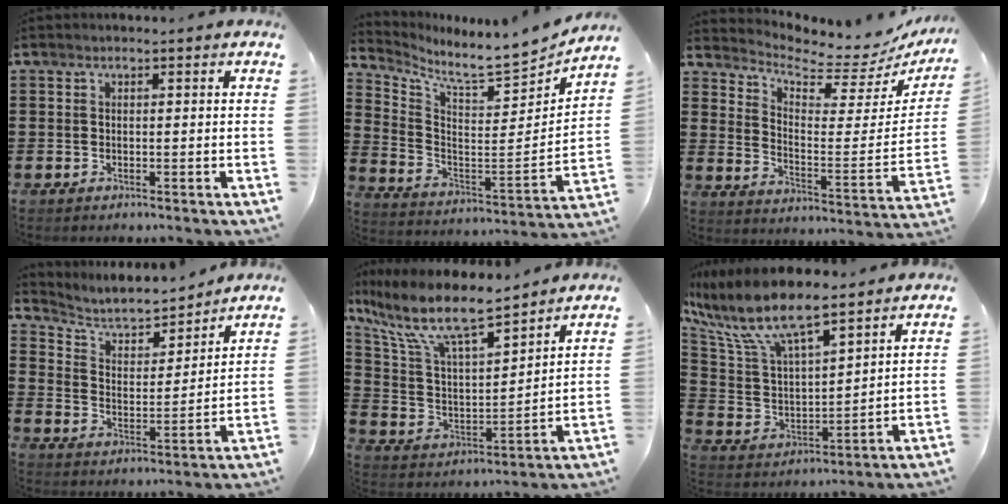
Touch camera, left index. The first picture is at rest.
{"total": 7.2, "force": [6.7, 0.1, 2.6], "torque": [-0.070, -0.074, 0.104]}
{"total": 4.6, "force": [4.3, 1.1, 1.3], "torque": [-0.046, -0.043, 0.065]}
{"total": 5.2, "force": [4.6, 1.7, 1.7], "torque": [-0.061, -0.028, 0.072]}
{"total": 11.3, "force": [8.8, 2.2, 6.7], "torque": [-0.166, -0.051, 0.151]}
{"total": 10.3, "force": [8.1, 2.5, 5.9], "torque": [-0.155, -0.043, 0.137]}